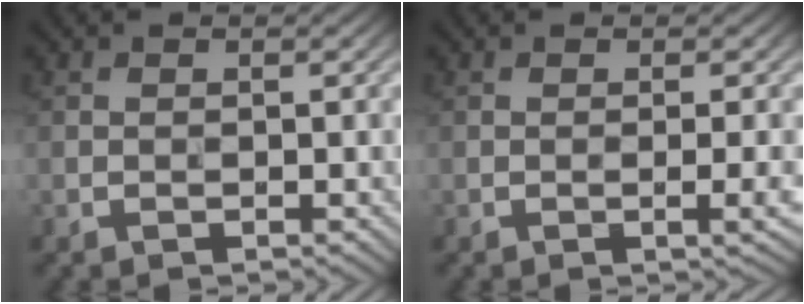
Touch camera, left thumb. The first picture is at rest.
{"total": 1.8, "force": [-0.2, -0.1, 1.8], "torque": [-0.032, 0.006, -0.004]}